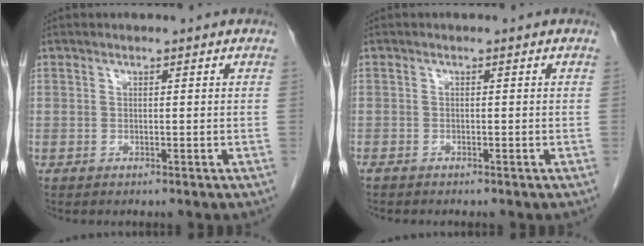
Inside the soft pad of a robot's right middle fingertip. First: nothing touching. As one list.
[{"total": 0.9, "force": [-0.8, 0.1, 0.4], "torque": [-0.010, -0.002, -0.012]}]